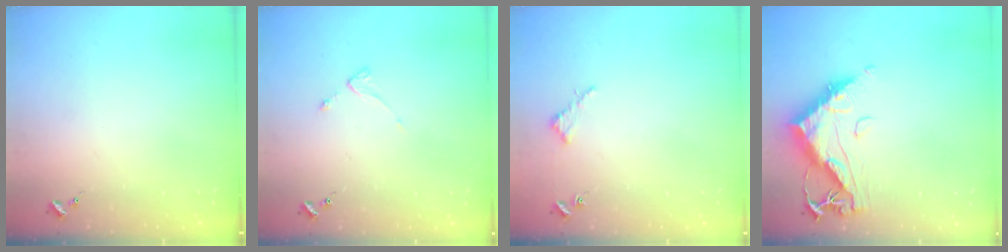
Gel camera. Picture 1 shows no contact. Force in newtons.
{"total": 2.2, "press": 2.1, "slide": 0.4}
{"total": 2.6, "press": 2.6, "slide": 0.2}
{"total": 13.4, "press": 13.4, "slide": 1.2}